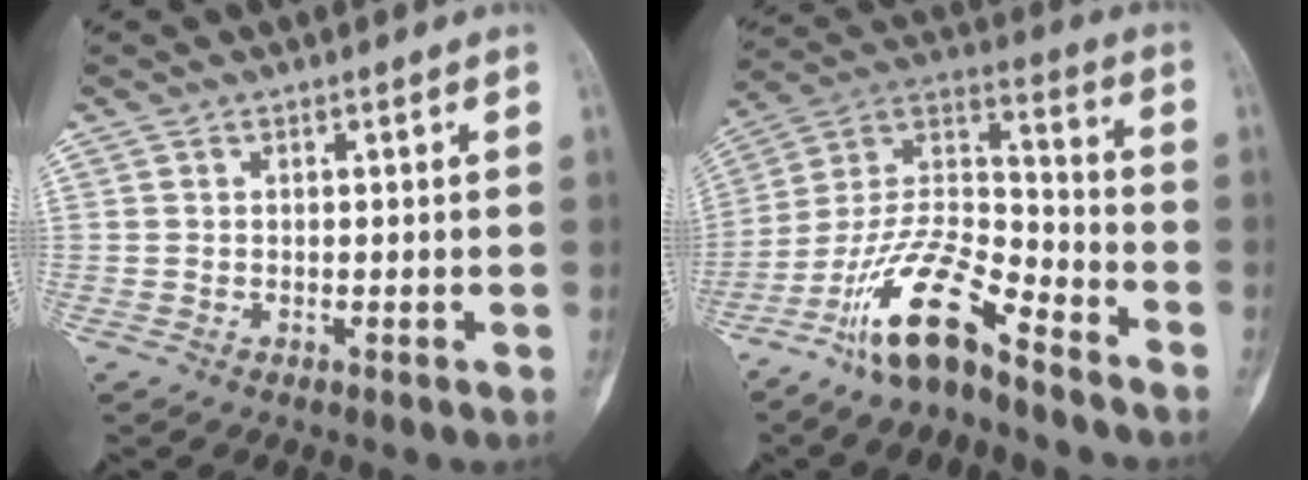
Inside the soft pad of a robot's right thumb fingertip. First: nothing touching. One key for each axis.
{"total": 15.5, "fx": -10.9, "fy": 4.5, "fz": 10.1, "tx": -0.194, "ty": 0.081, "tz": -0.208}